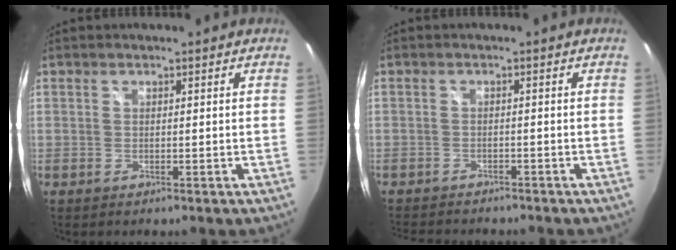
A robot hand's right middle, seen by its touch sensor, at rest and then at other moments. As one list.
[{"total": 6.6, "force": [-6.0, 1.7, 1.9], "torque": [-0.051, -0.012, -0.092]}]